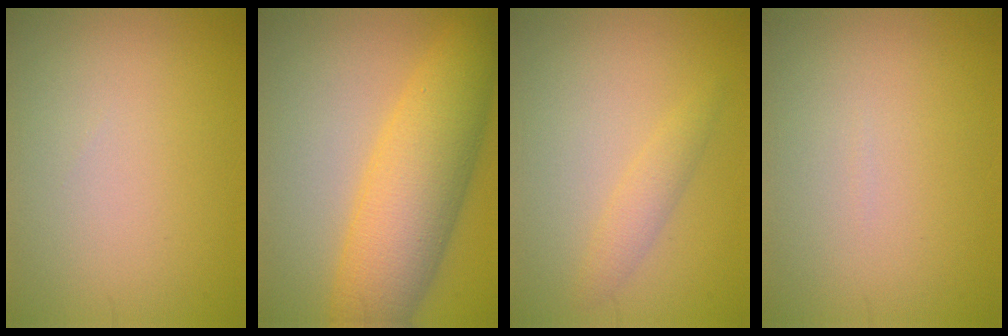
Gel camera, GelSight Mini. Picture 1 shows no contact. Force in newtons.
{"total": 8.6, "press": 8.6, "slide": 0.1}
{"total": 1.7, "press": 1.7, "slide": 0.1}
{"total": 0.0}